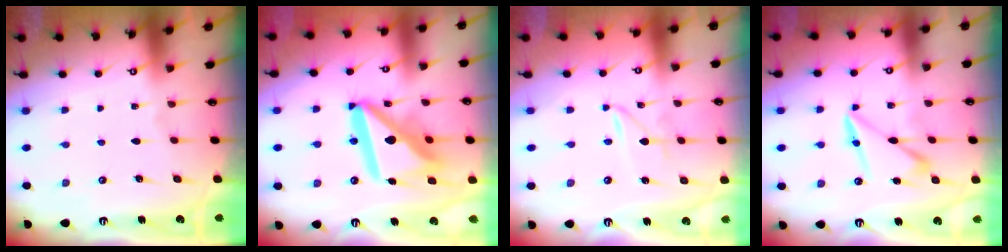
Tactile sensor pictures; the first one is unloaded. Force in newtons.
{"total": 18.4, "press": 18.3, "slide": 2.1}
{"total": 1.4, "press": 1.4, "slide": 0.2}
{"total": 9.6, "press": 9.5, "slide": 0.5}